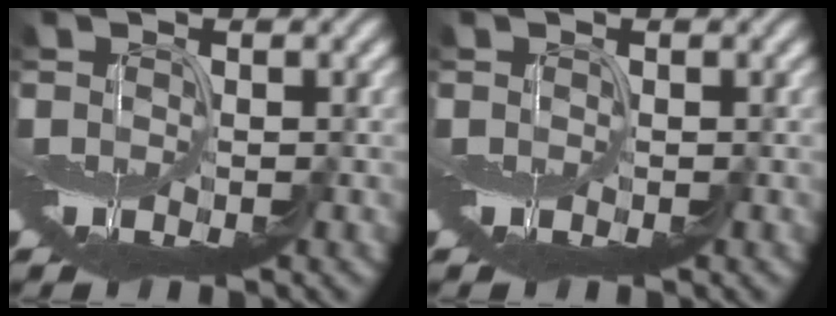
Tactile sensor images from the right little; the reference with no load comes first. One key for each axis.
{"total": 0.0}